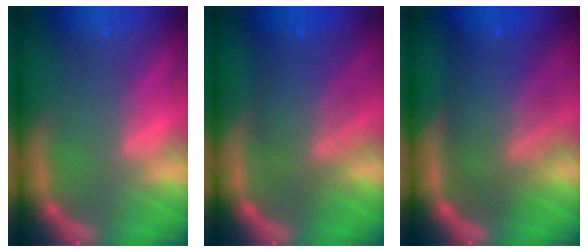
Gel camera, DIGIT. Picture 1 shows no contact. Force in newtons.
{"total": 7.1}
{"total": 9.1}